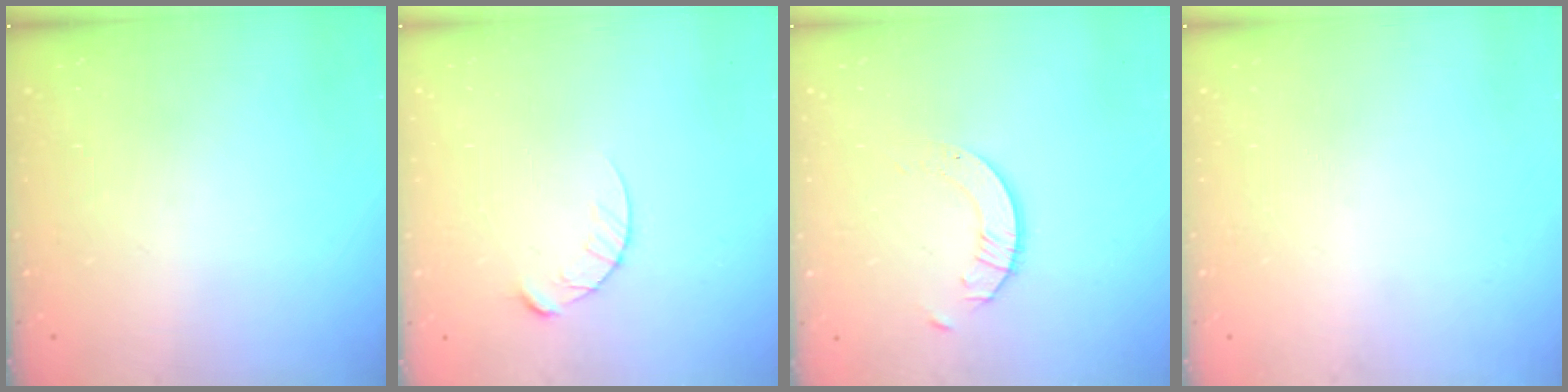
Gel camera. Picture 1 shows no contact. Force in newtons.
{"total": 5.7, "press": 5.7, "slide": 0.5}
{"total": 2.1, "press": 2.1, "slide": 0.2}
{"total": 0.0}